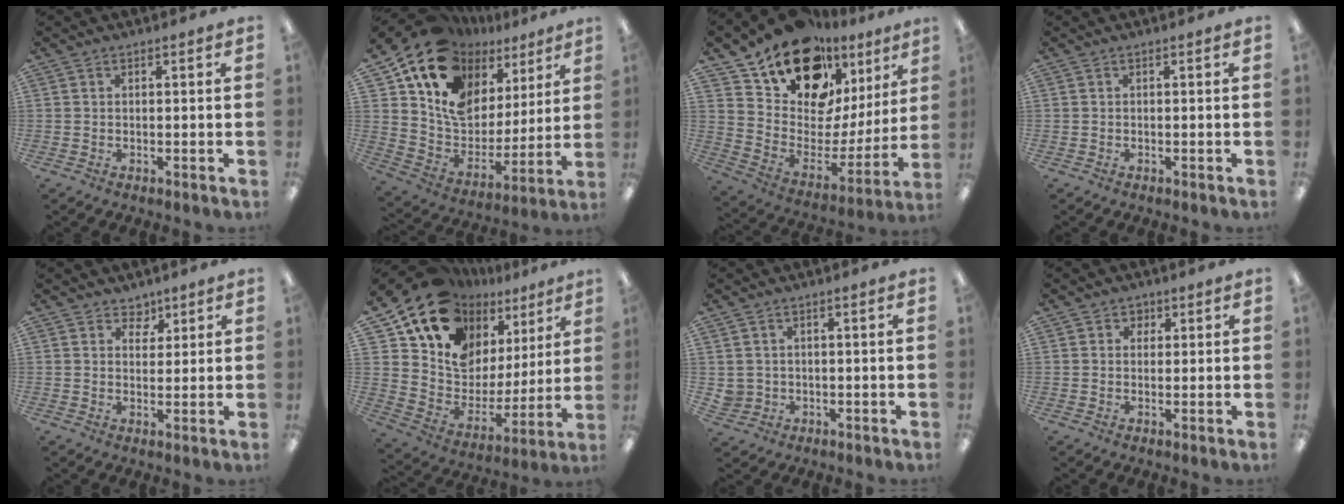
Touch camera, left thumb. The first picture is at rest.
{"total": 19.4, "force": [12.1, 12.8, 8.2], "torque": [-0.160, -0.083, 0.232]}
{"total": 19.1, "force": [15.0, 9.0, 7.5], "torque": [-0.144, -0.113, 0.269]}
{"total": 0.0}
{"total": 3.8, "force": [2.9, 2.5, 0.5], "torque": [0.000, -0.018, 0.050]}
{"total": 18.6, "force": [13.4, 11.4, 6.1], "torque": [-0.126, -0.109, 0.256]}
{"total": 2.3, "force": [0.3, 2.2, 0.0], "torque": [-0.007, 0.001, 0.006]}
{"total": 2.2, "force": [1.0, 1.9, 0.2], "torque": [0.007, -0.002, 0.014]}